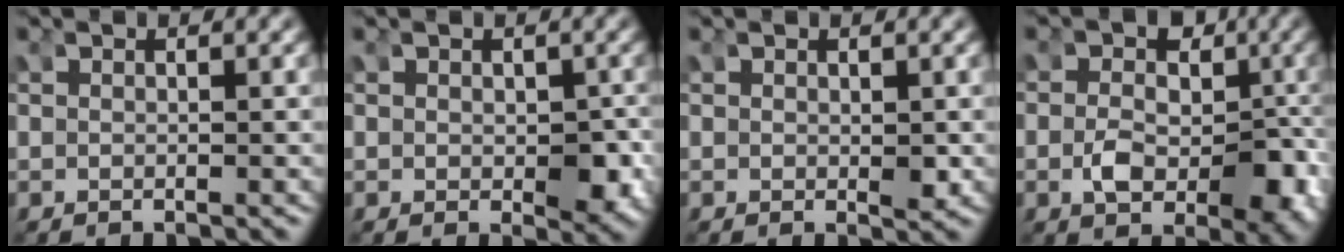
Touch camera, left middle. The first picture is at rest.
{"total": 2.7, "force": [-0.6, 1.7, 1.9], "torque": [-0.025, -0.014, -0.004]}
{"total": 0.9, "force": [-0.1, 0.4, 0.8], "torque": [-0.007, -0.004, 0.000]}
{"total": 6.2, "force": [-1.6, 4.2, 4.3], "torque": [-0.069, -0.022, -0.020]}